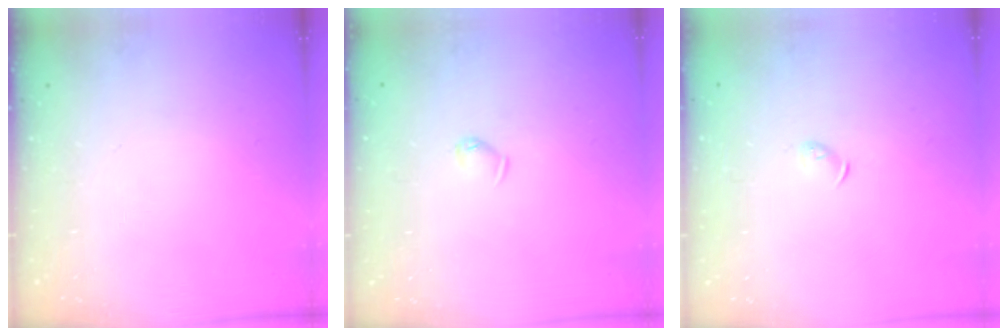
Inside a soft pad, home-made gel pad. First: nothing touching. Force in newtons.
{"total": 3.8, "press": 3.7, "slide": 0.7}
{"total": 3.2, "press": 3.1, "slide": 0.7}